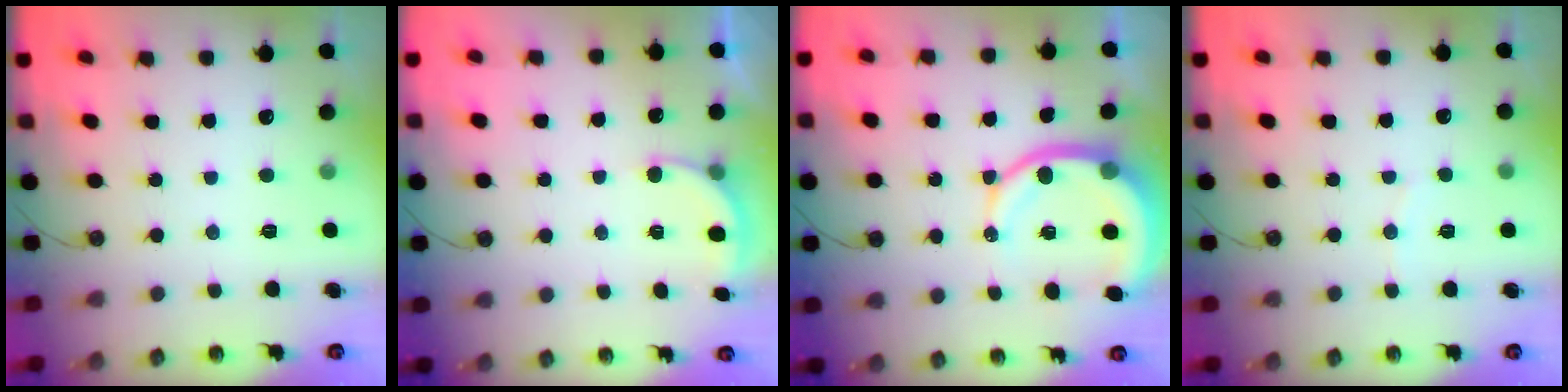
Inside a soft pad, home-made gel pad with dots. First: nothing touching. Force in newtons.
{"total": 3.0, "press": 2.9, "slide": 0.7}
{"total": 12.1, "press": 12.0, "slide": 1.6}
{"total": 3.7, "press": 3.6, "slide": 0.6}